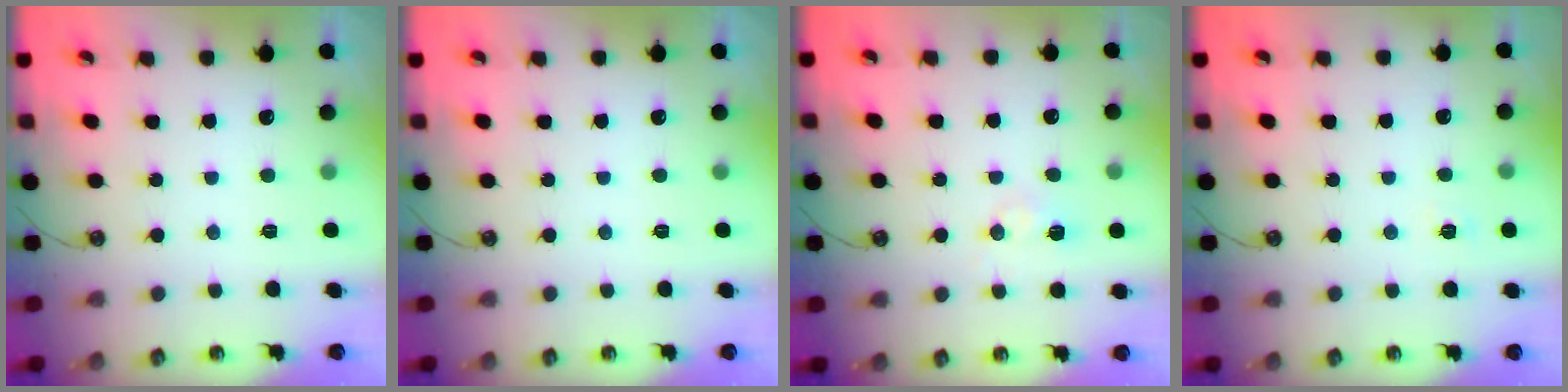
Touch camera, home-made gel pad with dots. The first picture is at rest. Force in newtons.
{"total": 0.0}
{"total": 4.4, "press": 4.4, "slide": 0.5}
{"total": 2.6, "press": 2.6, "slide": 0.2}